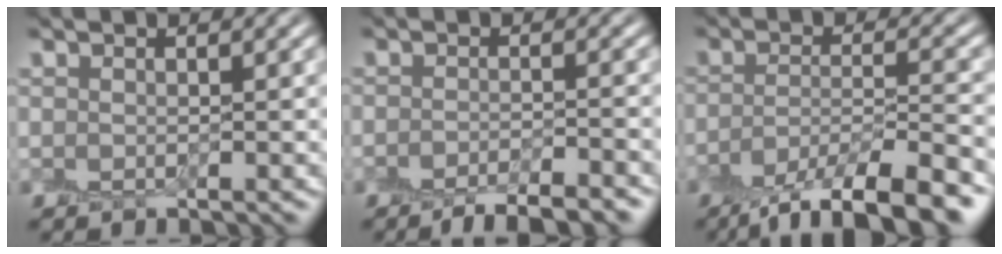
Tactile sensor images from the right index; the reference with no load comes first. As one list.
[{"total": 4.2, "force": [-3.2, 0.9, 2.5], "torque": [-0.029, -0.001, -0.055]}, {"total": 8.8, "force": [-5.7, 2.5, 6.3], "torque": [-0.094, -0.011, -0.096]}]